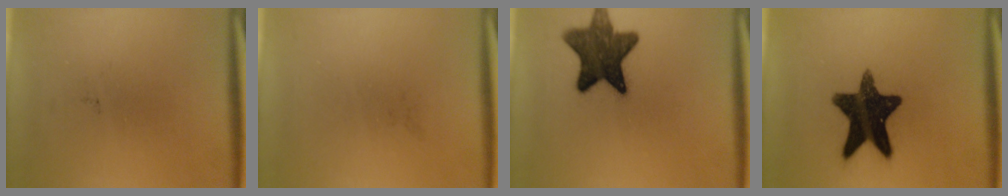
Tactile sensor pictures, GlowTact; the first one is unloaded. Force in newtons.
{"total": 0.0}
{"total": 11.5}
{"total": 14.9}